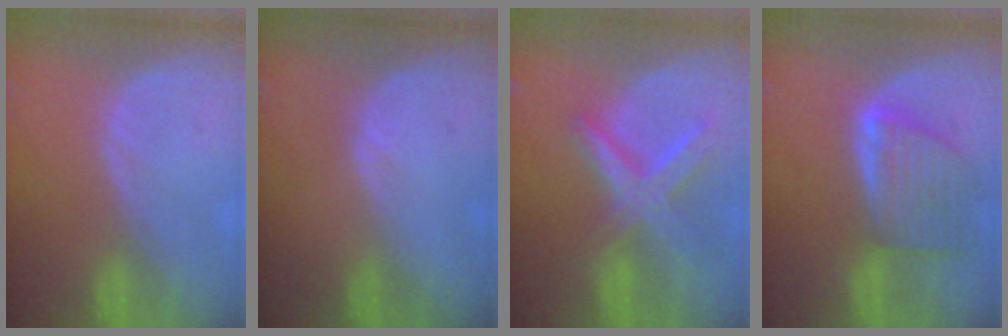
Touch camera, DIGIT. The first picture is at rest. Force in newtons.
{"total": 0.7, "press": 0.4, "slide": 0.5}
{"total": 8.3, "press": 7.2, "slide": 4.2}
{"total": 8.0, "press": 7.3, "slide": 3.3}